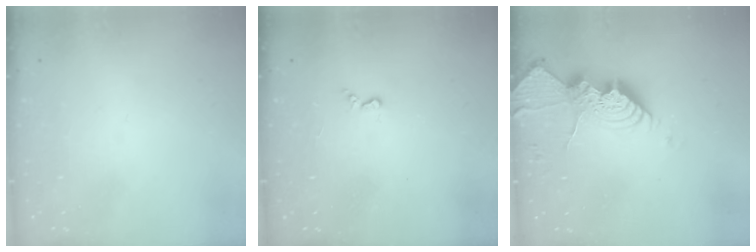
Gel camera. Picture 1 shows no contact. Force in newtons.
{"total": 2.4, "press": 2.4, "slide": 0.4}
{"total": 15.0, "press": 14.9, "slide": 1.4}